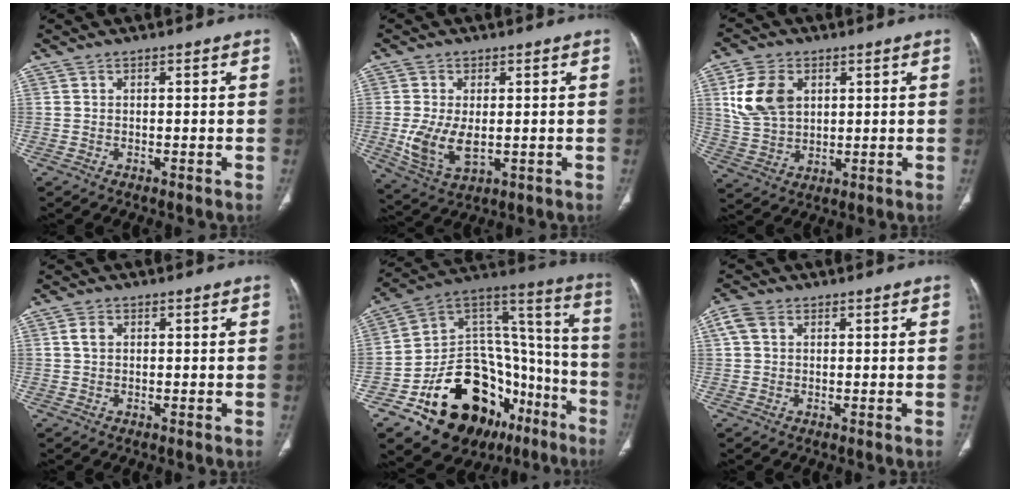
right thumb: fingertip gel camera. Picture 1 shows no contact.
{"total": 9.0, "force": [-0.6, 5.2, 7.3], "torque": [-0.141, -0.011, 0.000]}
{"total": 10.9, "force": [3.4, 7.7, 7.0], "torque": [-0.120, -0.007, 0.073]}
{"total": 2.2, "force": [0.6, 1.5, 1.4], "torque": [-0.024, 0.003, 0.012]}
{"total": 32.2, "force": [-15.5, 19.4, 20.5], "torque": [-0.242, 0.115, -0.229]}
{"total": 3.6, "force": [1.3, 2.7, 2.1], "torque": [-0.045, 0.011, 0.025]}